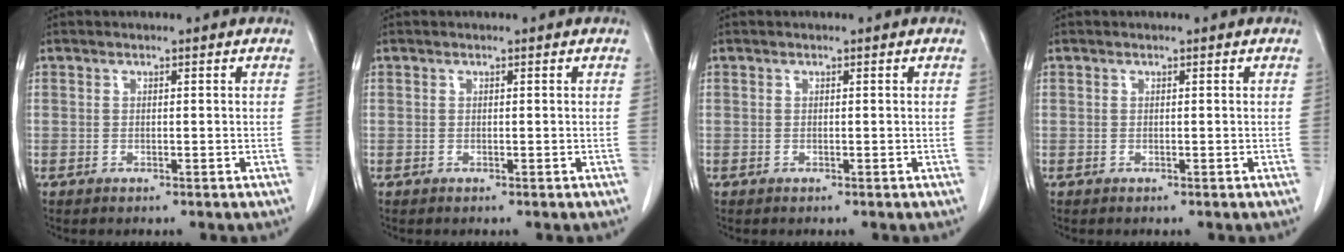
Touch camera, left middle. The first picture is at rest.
{"total": 0.0}
{"total": 0.0}
{"total": 0.0}